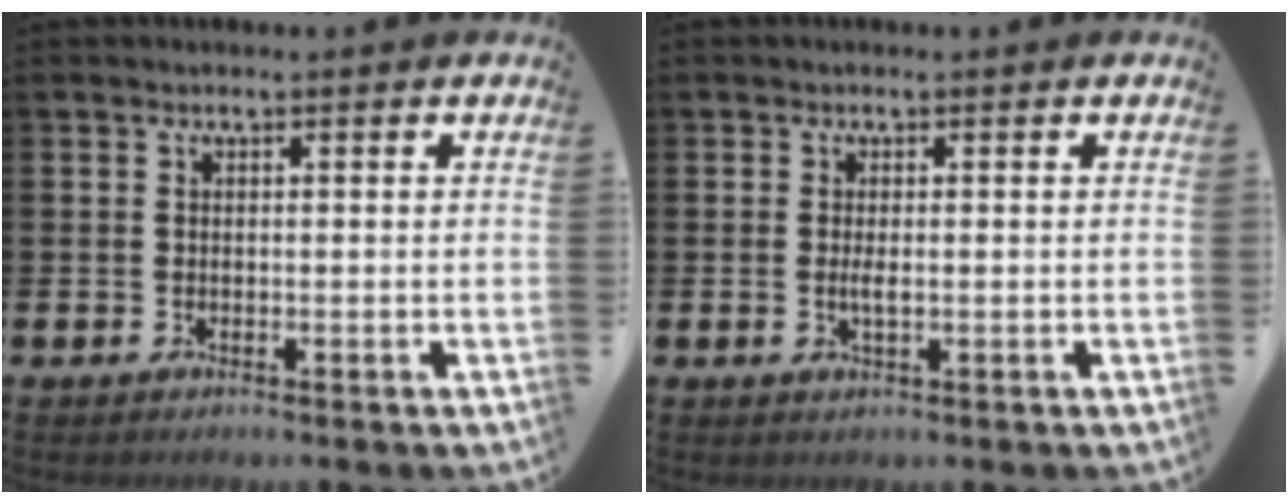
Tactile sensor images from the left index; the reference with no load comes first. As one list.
[{"total": 1.4, "force": [-0.1, 0.4, 1.3], "torque": [-0.025, 0.000, -0.003]}]